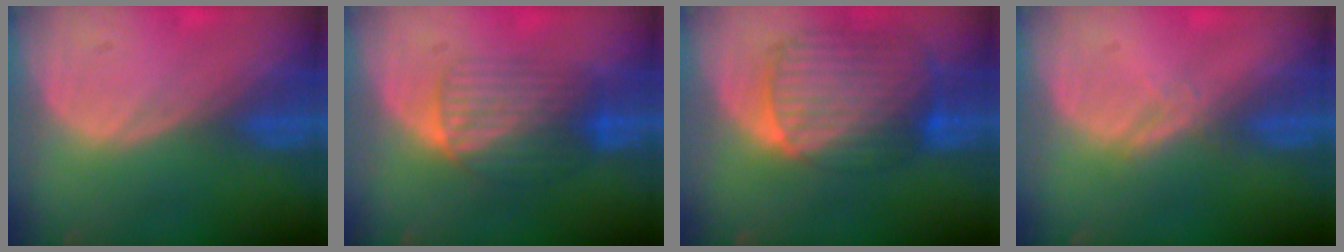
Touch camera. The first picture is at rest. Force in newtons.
{"total": 6.3, "press": 6.2, "slide": 1.1}
{"total": 10.6, "press": 9.0, "slide": 5.5}
{"total": 1.3, "press": 1.3, "slide": 0.1}